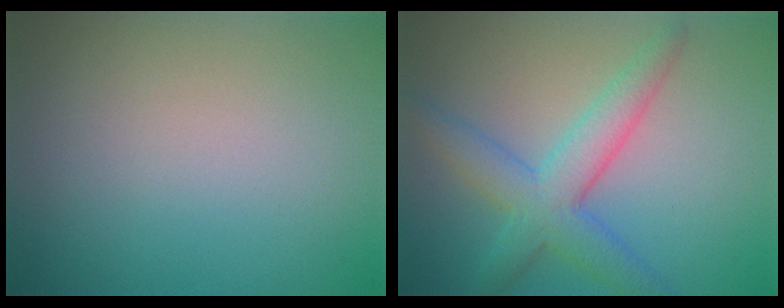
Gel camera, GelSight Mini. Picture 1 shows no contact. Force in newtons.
{"total": 5.1, "press": 5.1, "slide": 0.1}